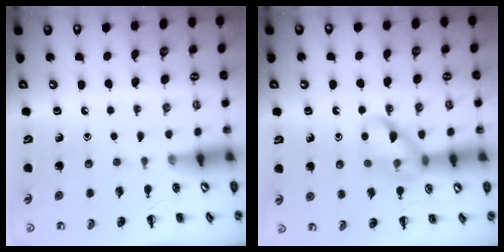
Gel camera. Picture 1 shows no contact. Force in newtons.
{"total": 11.5, "press": 11.4, "slide": 1.3}